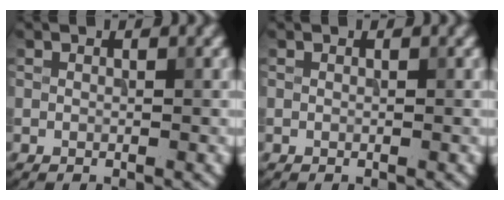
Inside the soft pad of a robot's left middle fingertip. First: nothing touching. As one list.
[{"total": 0.0}]